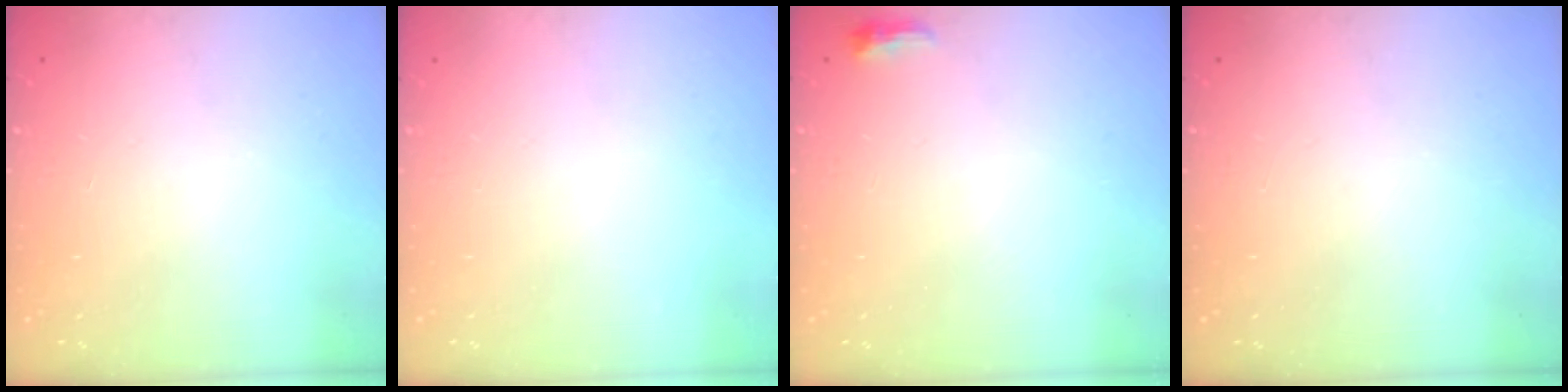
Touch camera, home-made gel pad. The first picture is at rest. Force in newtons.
{"total": 0.0}
{"total": 3.6, "press": 3.4, "slide": 1.0}
{"total": 1.0, "press": 0.0, "slide": 1.0}